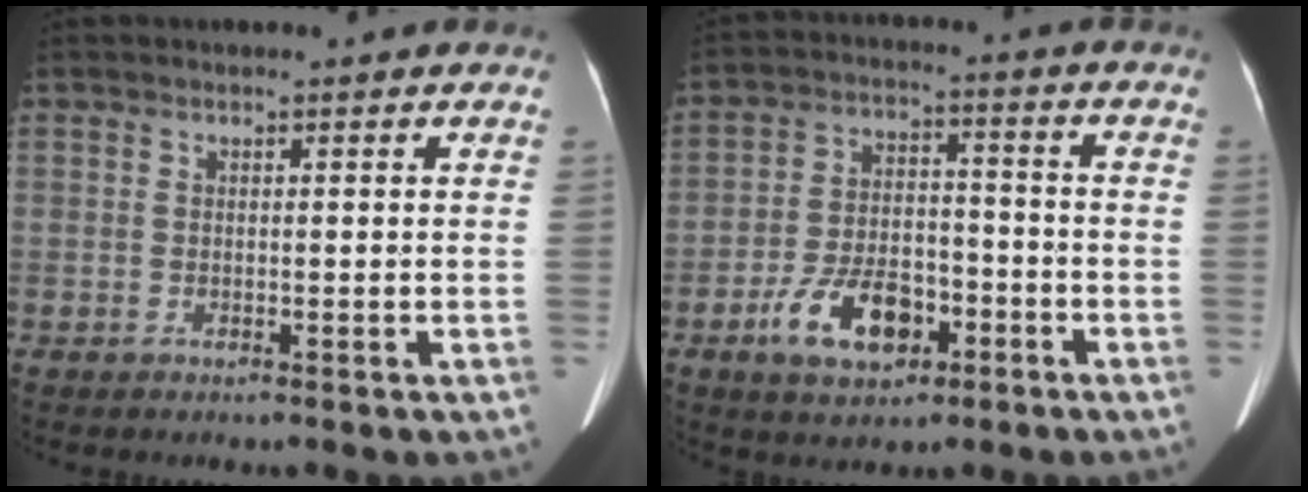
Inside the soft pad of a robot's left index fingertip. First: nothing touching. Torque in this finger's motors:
{"motor_torque": [0.28, 0.19, 0.18, 0.11]}